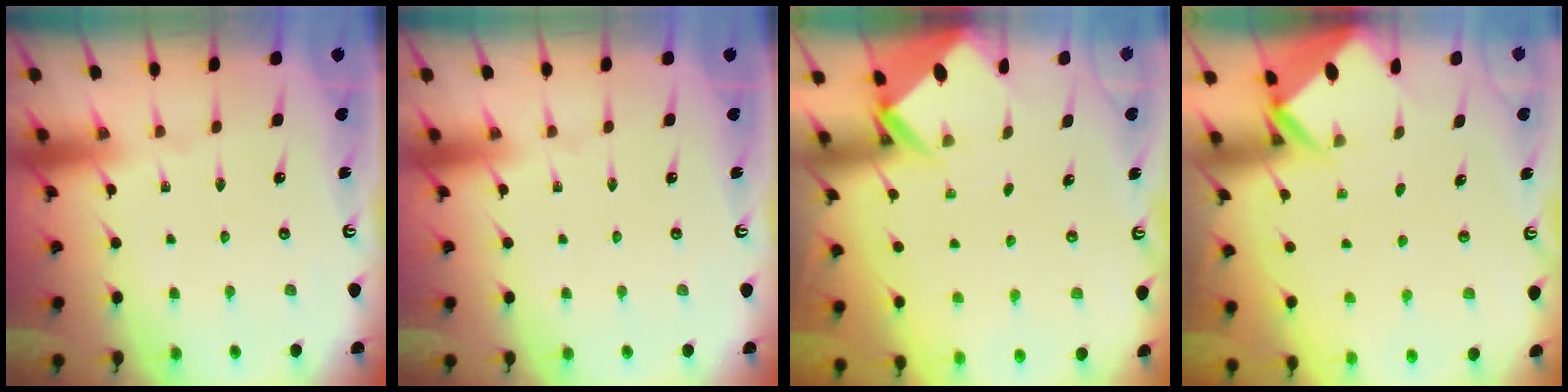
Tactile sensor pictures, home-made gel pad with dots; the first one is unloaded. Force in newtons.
{"total": 0.0}
{"total": 2.6, "press": 2.6, "slide": 0.2}
{"total": 3.6, "press": 3.6, "slide": 0.2}